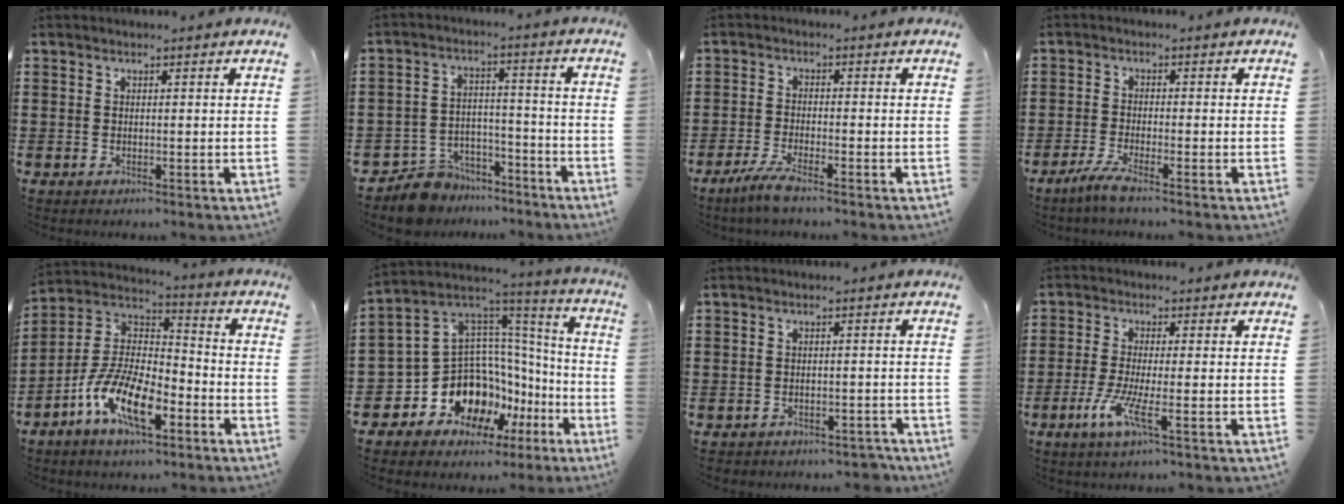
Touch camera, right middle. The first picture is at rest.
{"total": 7.6, "force": [-7.2, 2.5, 0.3], "torque": [-0.012, 0.027, -0.144]}
{"total": 4.0, "force": [-3.2, 0.3, 2.4], "torque": [-0.061, -0.011, -0.064]}
{"total": 3.3, "force": [-2.6, -0.1, 2.1], "torque": [-0.057, -0.013, -0.054]}
{"total": 11.8, "force": [-7.2, 4.5, 8.3], "torque": [-0.199, -0.003, -0.148]}
{"total": 12.9, "force": [-6.1, 9.8, 5.8], "torque": [-0.173, -0.014, -0.106]}
{"total": 2.3, "force": [-2.2, 0.7, 0.1], "torque": [-0.007, 0.001, -0.049]}
{"total": 5.4, "force": [-2.5, 0.7, 4.7], "torque": [-0.105, -0.013, -0.051]}